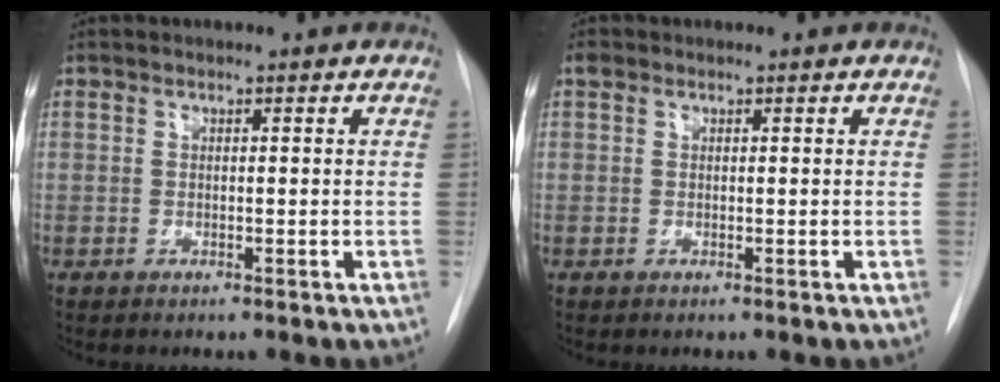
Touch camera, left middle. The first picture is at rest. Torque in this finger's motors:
{"motor_torque": [-0.03, 0.03, -0.05, 0.00]}